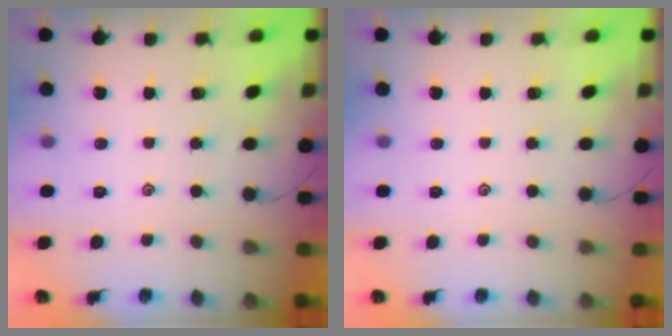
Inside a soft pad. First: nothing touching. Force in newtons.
{"total": 0.0}